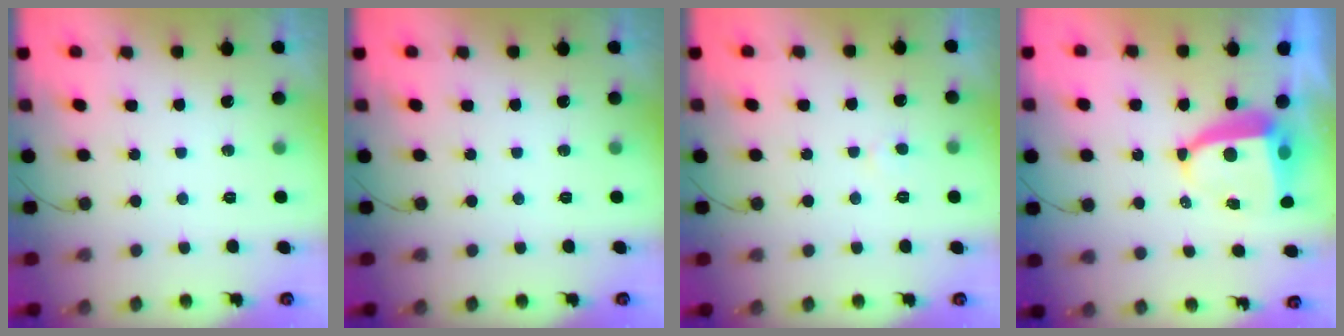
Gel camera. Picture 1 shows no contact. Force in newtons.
{"total": 0.0}
{"total": 3.2, "press": 3.2, "slide": 0.3}
{"total": 7.7, "press": 7.6, "slide": 1.1}